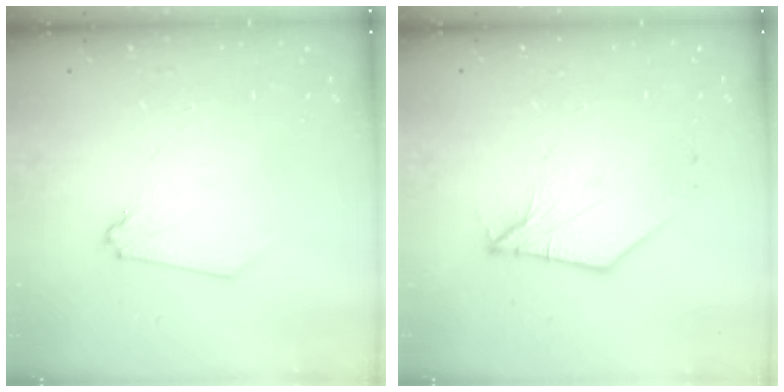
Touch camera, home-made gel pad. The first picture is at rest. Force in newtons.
{"total": 6.7, "press": 6.6, "slide": 1.2}